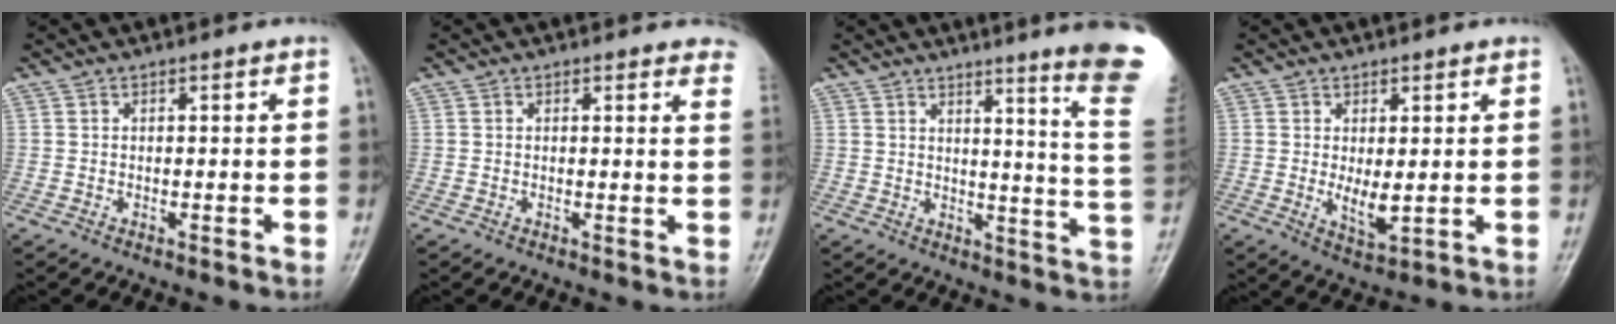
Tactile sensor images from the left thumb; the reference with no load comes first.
{"total": 4.8, "force": [4.4, 1.3, 1.4], "torque": [0.008, -0.018, 0.023]}
{"total": 16.6, "force": [11.3, -0.3, 12.0], "torque": [-0.134, -0.098, 0.125]}
{"total": 4.5, "force": [0.2, 1.7, 4.1], "torque": [-0.067, -0.016, 0.012]}